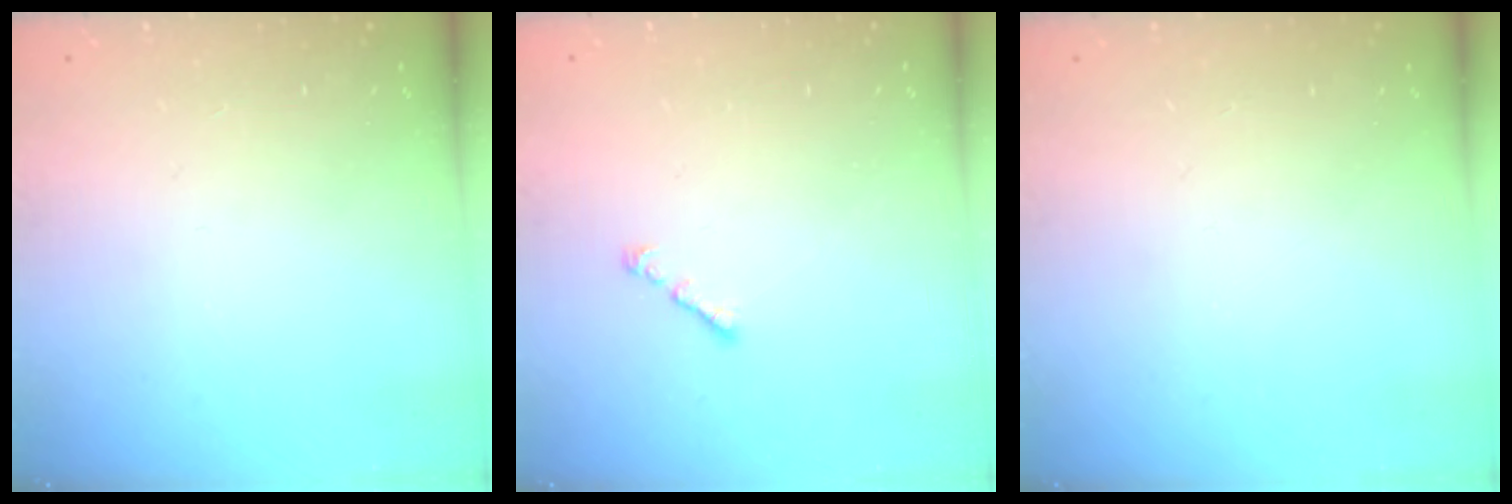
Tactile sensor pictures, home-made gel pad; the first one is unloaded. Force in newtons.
{"total": 0.9, "press": 0.8, "slide": 0.5}
{"total": 0.0}